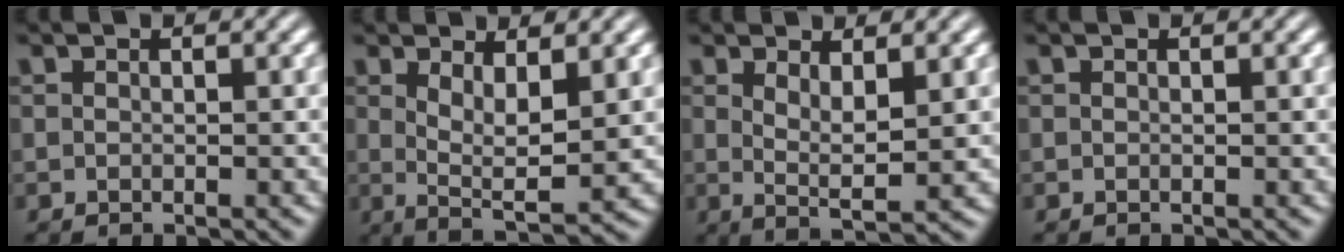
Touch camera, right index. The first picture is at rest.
{"total": 4.6, "force": [0.7, 1.3, 4.3], "torque": [-0.070, -0.022, 0.020]}
{"total": 3.3, "force": [0.9, 0.2, 3.2], "torque": [-0.051, -0.016, 0.022]}
{"total": 0.0}